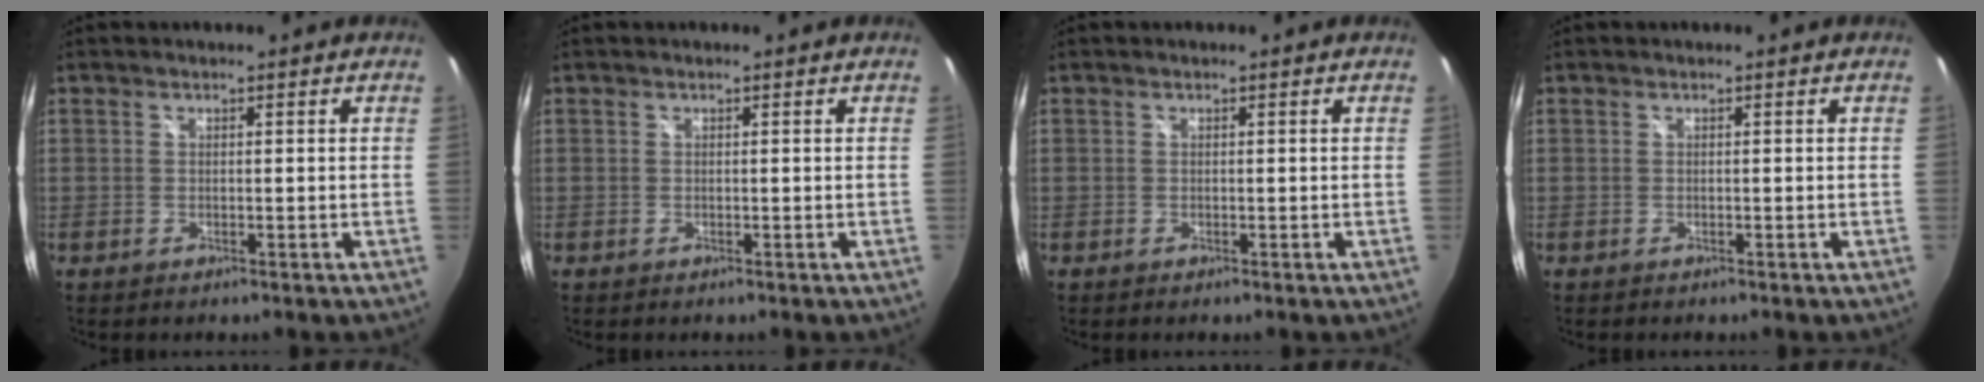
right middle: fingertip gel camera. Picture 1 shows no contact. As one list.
[{"total": 0.0}, {"total": 0.0}, {"total": 0.9, "force": [0.8, -0.4, 0.1], "torque": [0.000, 0.009, 0.011]}]